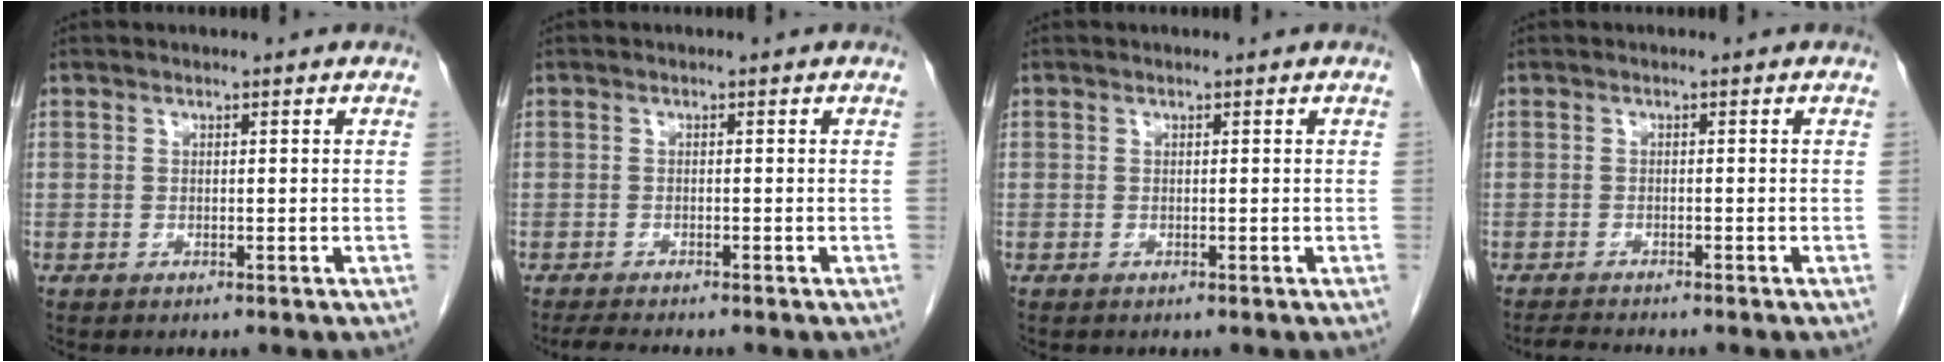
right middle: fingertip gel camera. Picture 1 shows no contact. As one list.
[{"total": 3.3, "force": [-3.0, 0.1, 1.5], "torque": [-0.029, -0.012, -0.047]}, {"total": 0.0}, {"total": 2.5, "force": [-2.4, -0.2, 0.7], "torque": [-0.020, -0.014, -0.040]}]